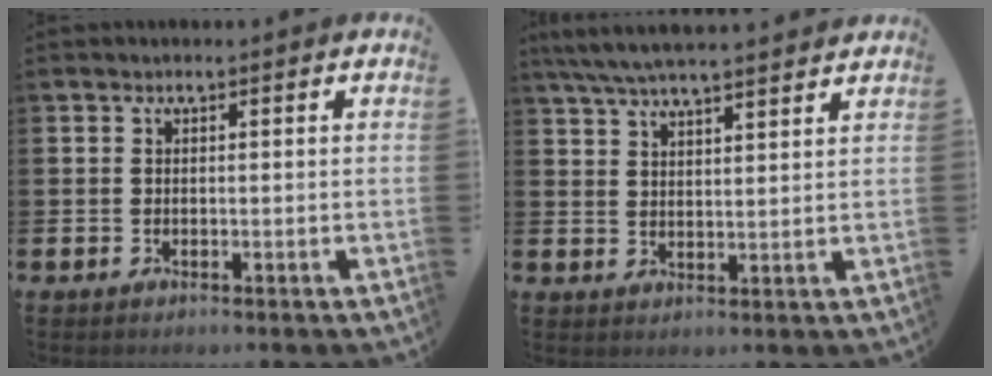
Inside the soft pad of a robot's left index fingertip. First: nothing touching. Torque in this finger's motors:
{"motor_torque": [1.02, -1.12, 0.46, 0.21]}